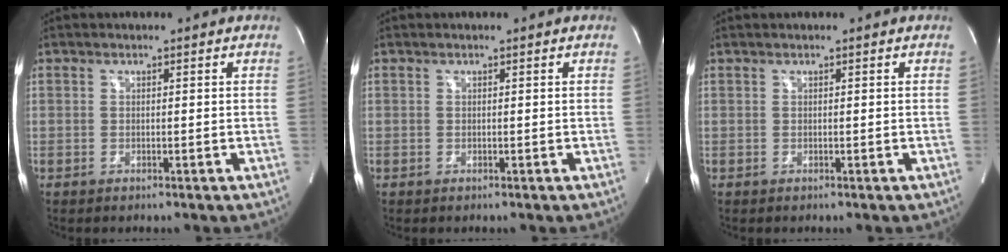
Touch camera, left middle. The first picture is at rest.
{"total": 0.0}
{"total": 0.5, "force": [0.4, -0.1, 0.3], "torque": [-0.010, 0.011, 0.011]}